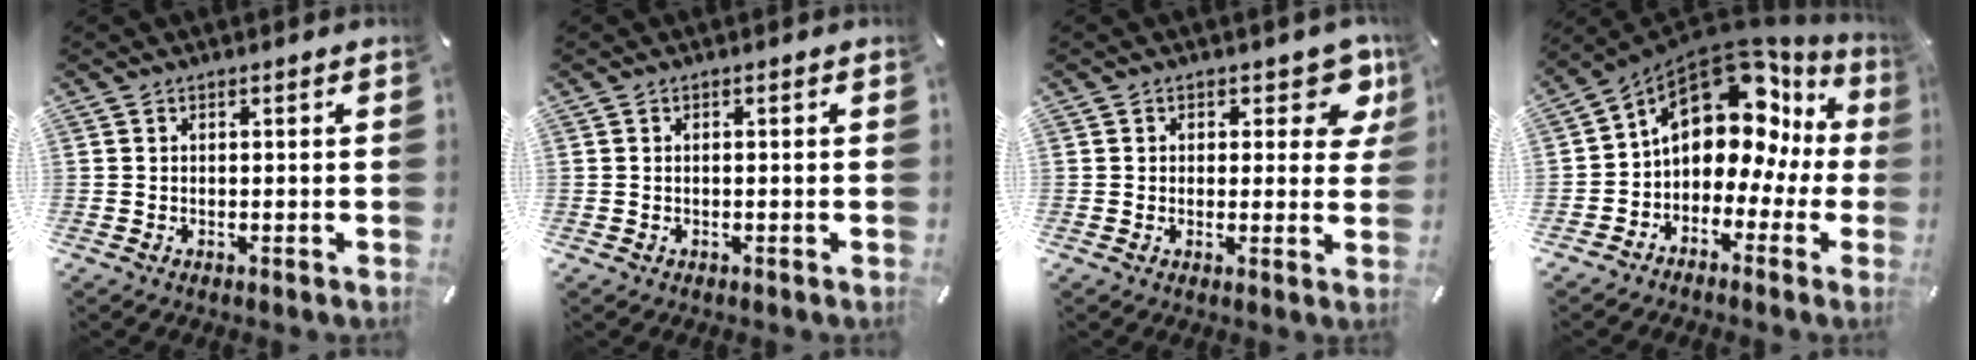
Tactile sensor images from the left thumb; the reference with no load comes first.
{"total": 0.6, "force": [-0.1, 0.3, 0.4], "torque": [-0.010, 0.000, -0.003]}
{"total": 7.5, "force": [3.7, 4.4, 4.7], "torque": [-0.036, -0.017, 0.058]}
{"total": 14.3, "force": [7.0, 9.3, 8.4], "torque": [-0.122, -0.058, 0.118]}